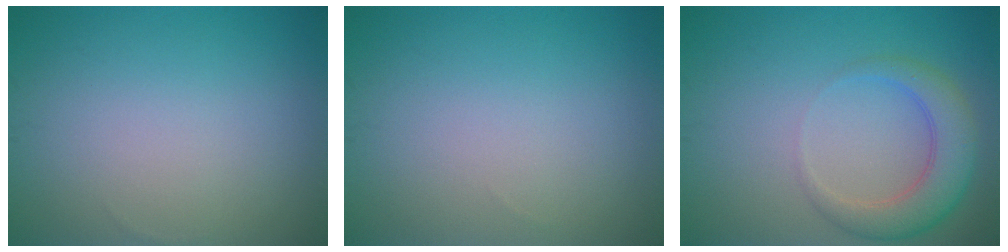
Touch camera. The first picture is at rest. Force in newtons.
{"total": 0.0}
{"total": 4.2, "press": 4.2, "slide": 0.5}